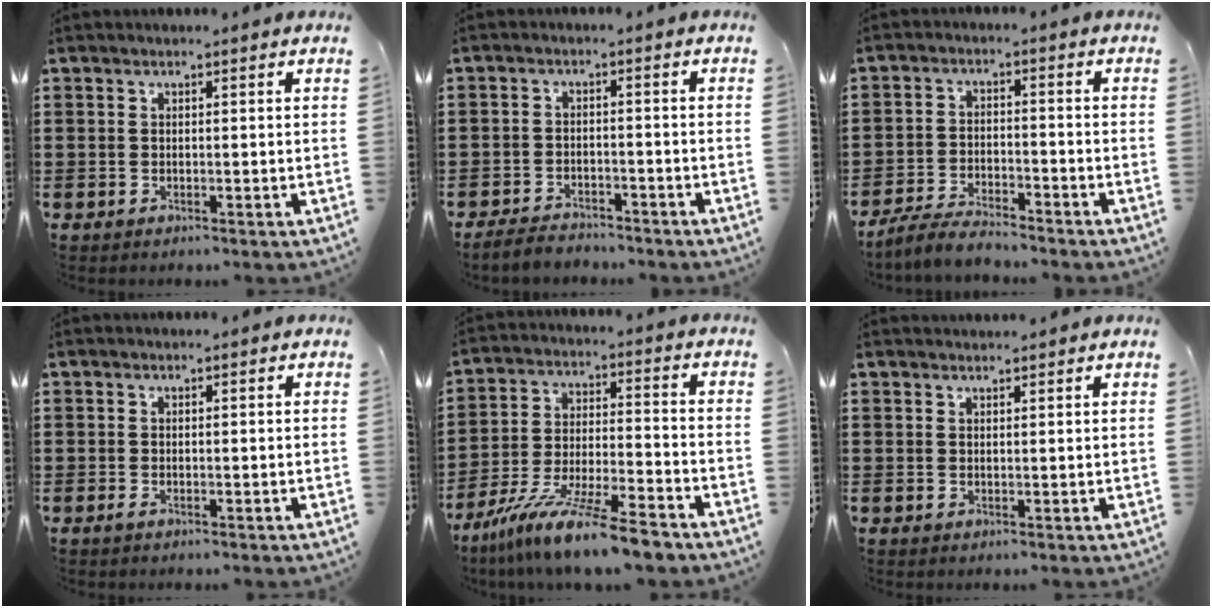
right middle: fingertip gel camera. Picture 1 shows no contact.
{"total": 3.4, "force": [-3.3, 0.8, 0.0], "torque": [-0.005, 0.003, -0.071]}
{"total": 4.5, "force": [-4.2, 0.6, 1.3], "torque": [-0.030, 0.002, -0.087]}
{"total": 0.6, "force": [-0.4, 0.3, 0.3], "torque": [-0.014, -0.006, -0.011]}
{"total": 12.2, "force": [-10.5, 0.4, 6.2], "torque": [-0.111, 0.018, -0.200]}
{"total": 0.9, "force": [0.9, 0.1, 0.0], "torque": [-0.001, -0.001, 0.017]}